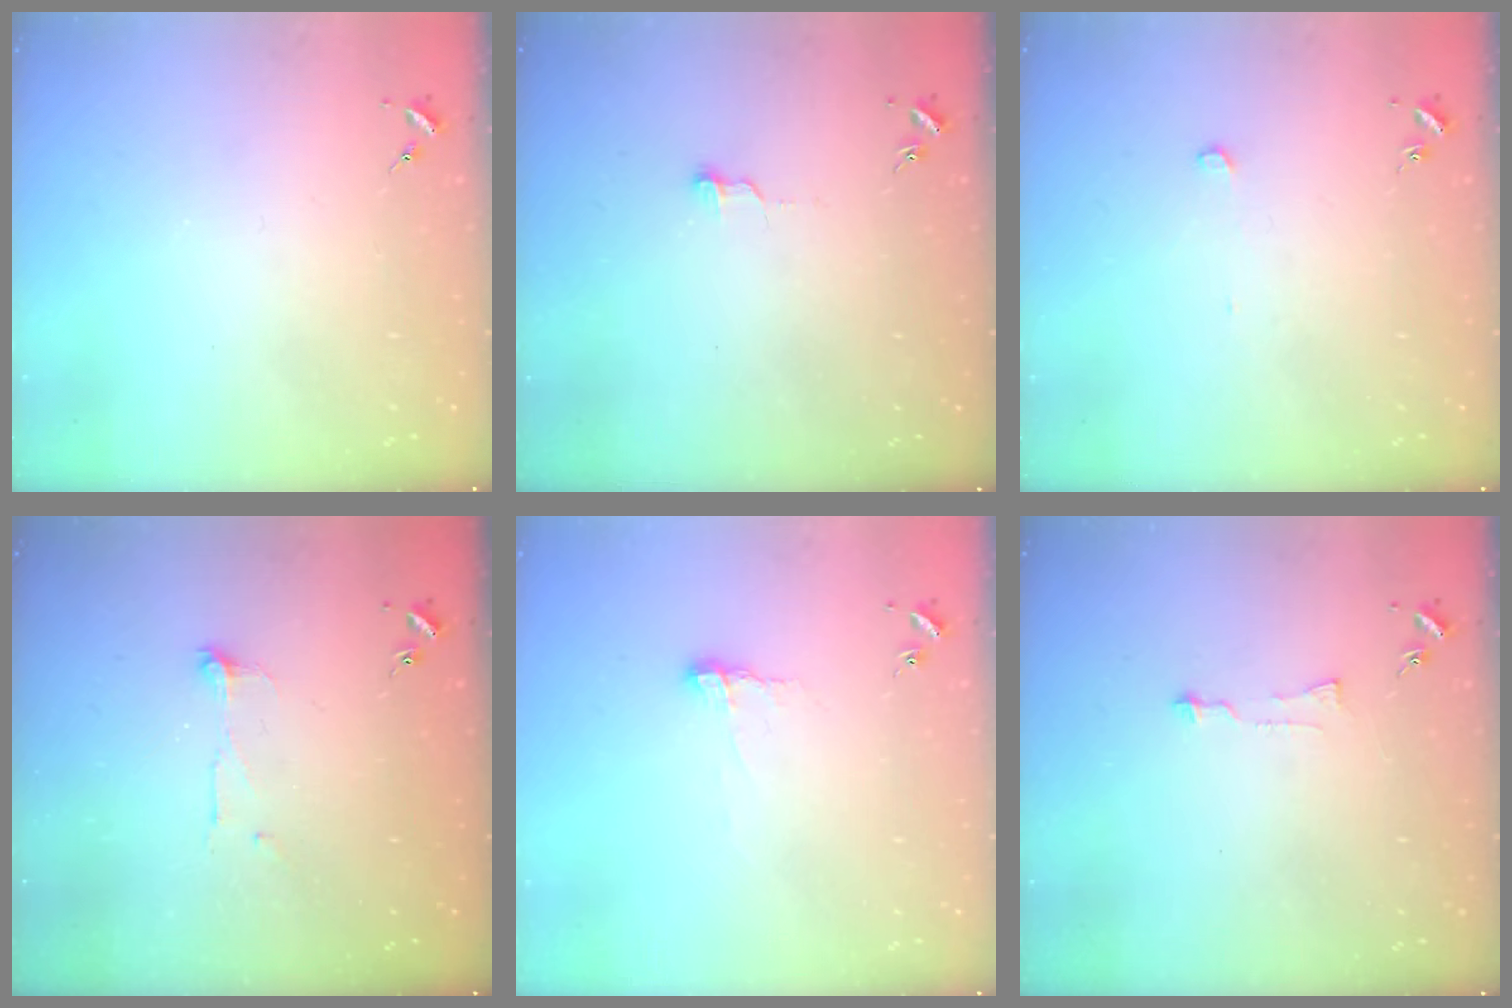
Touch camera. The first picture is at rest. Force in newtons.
{"total": 4.0, "press": 4.0, "slide": 0.3}
{"total": 2.4, "press": 2.4, "slide": 0.0}
{"total": 5.6, "press": 5.6, "slide": 0.6}
{"total": 6.6, "press": 6.6, "slide": 0.8}
{"total": 3.9, "press": 3.8, "slide": 0.3}